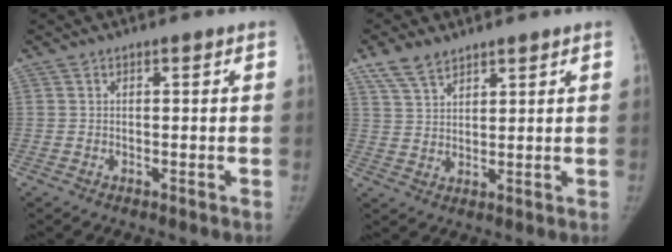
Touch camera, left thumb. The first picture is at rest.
{"total": 6.0, "force": [4.5, 3.0, 2.7], "torque": [-0.043, -0.014, 0.094]}